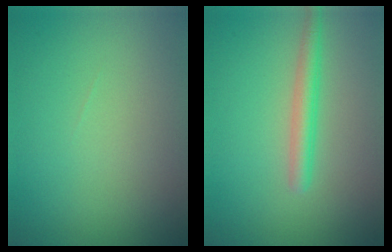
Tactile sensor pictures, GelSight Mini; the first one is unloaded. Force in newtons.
{"total": 2.3, "press": 2.3, "slide": 0.1}